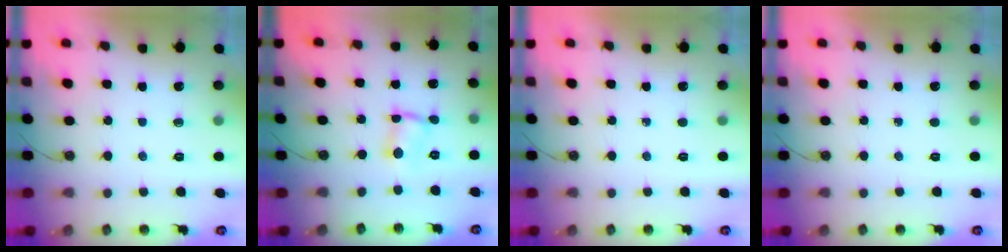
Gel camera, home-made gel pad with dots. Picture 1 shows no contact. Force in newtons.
{"total": 2.9, "press": 1.4, "slide": 2.5}
{"total": 0.0}
{"total": 0.0}